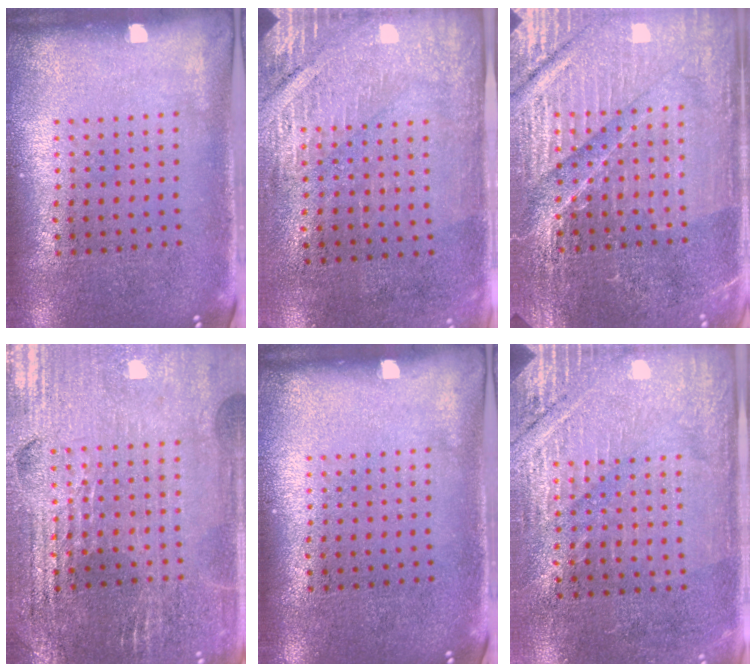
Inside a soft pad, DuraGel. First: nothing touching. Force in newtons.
{"total": 2.9, "press": 2.5, "slide": 1.4}
{"total": 4.8, "press": 4.6, "slide": 1.6}
{"total": 2.9, "press": 2.8, "slide": 0.5}
{"total": 0.0}
{"total": 2.9, "press": 2.8, "slide": 0.7}